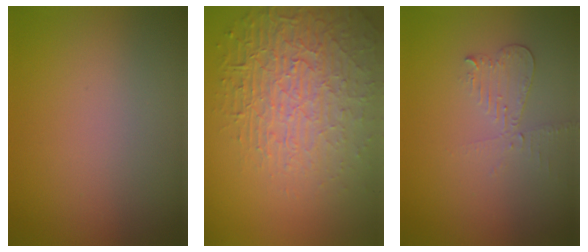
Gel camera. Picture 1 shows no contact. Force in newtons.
{"total": 6.7, "press": 5.1, "slide": 4.4}
{"total": 2.2, "press": 2.2, "slide": 0.2}